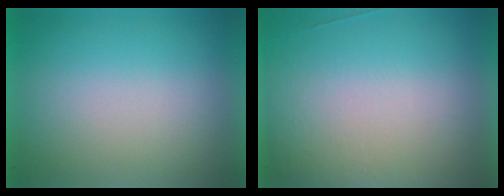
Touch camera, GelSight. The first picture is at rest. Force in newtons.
{"total": 1.7}